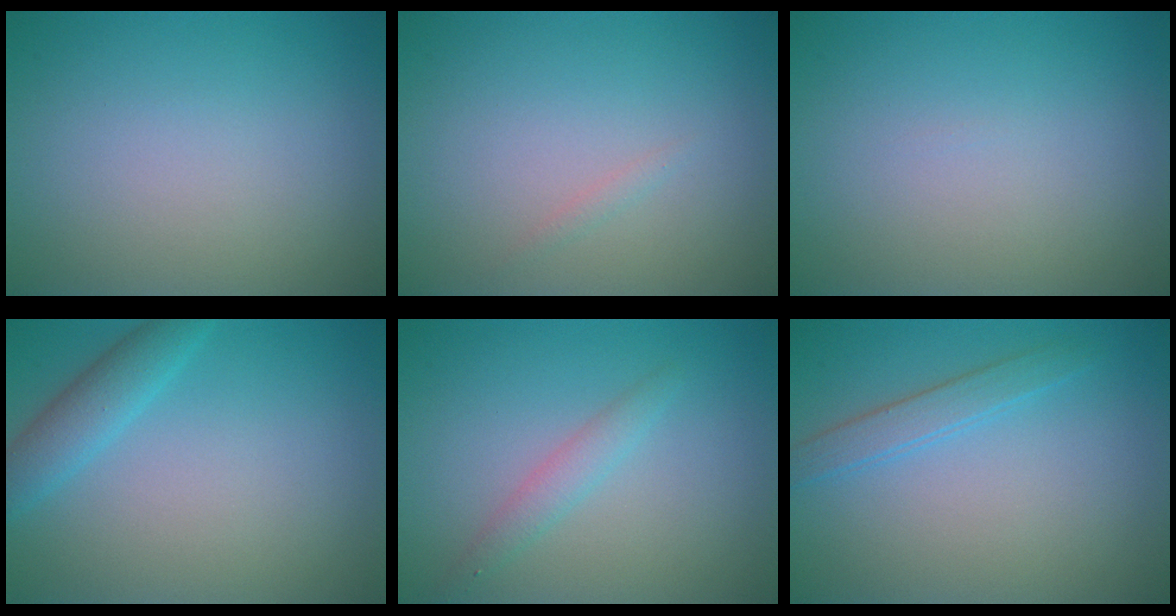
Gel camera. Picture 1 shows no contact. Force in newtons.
{"total": 0.6, "press": 0.6, "slide": 0.1}
{"total": 0.0}
{"total": 2.9, "press": 2.9, "slide": 0.2}
{"total": 1.7, "press": 1.7, "slide": 0.0}
{"total": 1.9, "press": 1.9, "slide": 0.1}